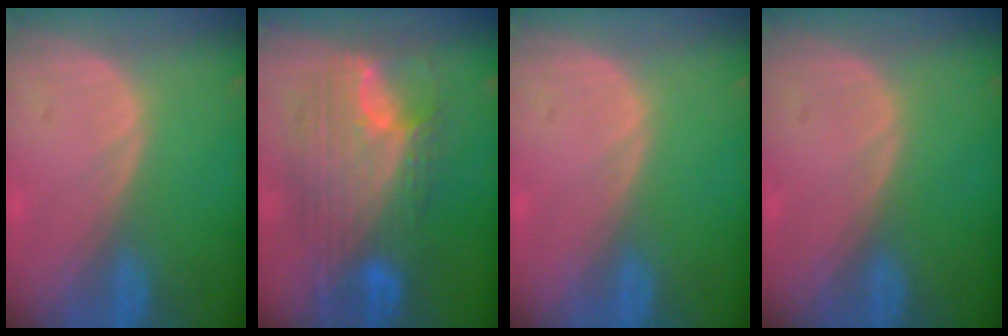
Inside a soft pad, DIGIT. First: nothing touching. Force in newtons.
{"total": 11.5, "press": 11.5, "slide": 1.1}
{"total": 0.0}
{"total": 0.0}